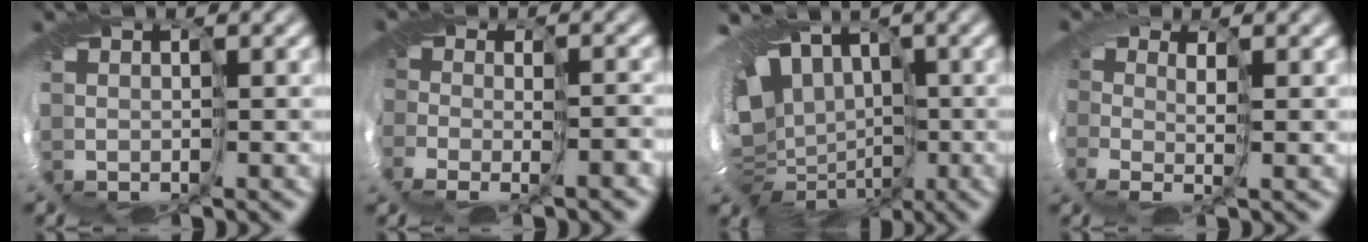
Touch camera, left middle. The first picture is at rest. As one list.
[{"total": 2.6, "force": [-2.4, 0.6, 0.7], "torque": [0.017, -0.030, -0.051]}, {"total": 13.9, "force": [-0.4, 10.3, 9.4], "torque": [-0.146, -0.004, -0.028]}, {"total": 1.3, "force": [-0.5, -1.1, -0.4], "torque": [0.025, -0.019, -0.020]}]